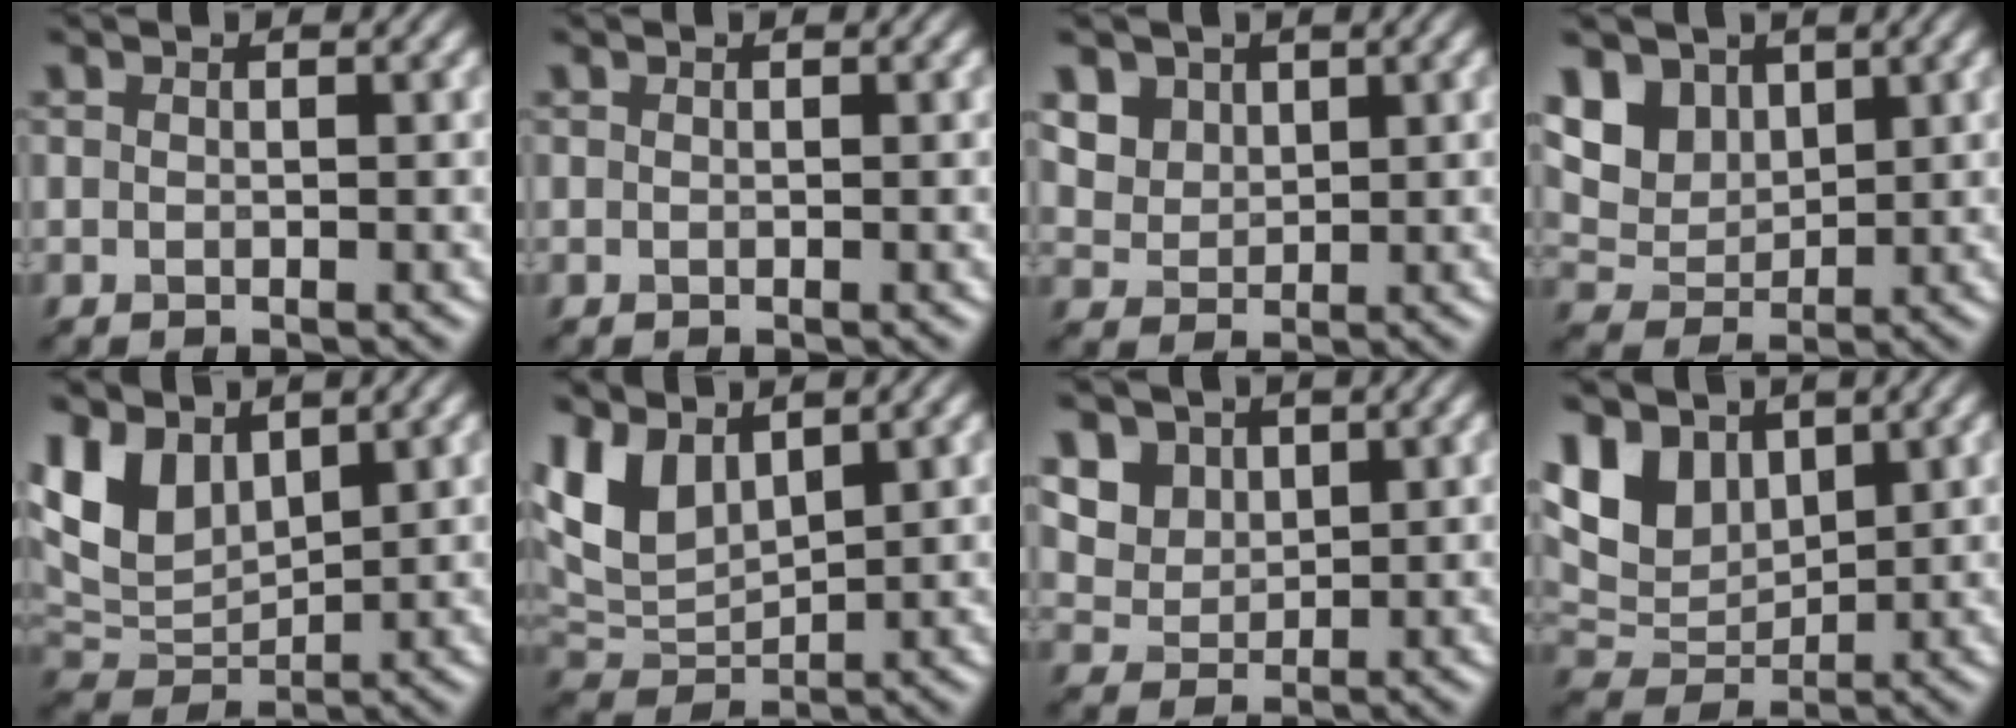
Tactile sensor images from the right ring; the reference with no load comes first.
{"total": 0.0}
{"total": 3.3, "force": [2.3, 2.3, 0.6], "torque": [-0.065, 0.004, 0.074]}
{"total": 5.6, "force": [3.5, 3.8, 2.1], "torque": [-0.092, 0.003, 0.094]}
{"total": 4.3, "force": [2.6, 2.6, 2.3], "torque": [-0.072, 0.000, 0.079]}
{"total": 4.1, "force": [2.6, 2.1, 2.4], "torque": [-0.077, 0.003, 0.078]}
{"total": 4.4, "force": [2.9, 3.1, 1.1], "torque": [-0.074, 0.006, 0.085]}
{"total": 4.3, "force": [2.7, 2.8, 1.9], "torque": [-0.066, 0.002, 0.075]}